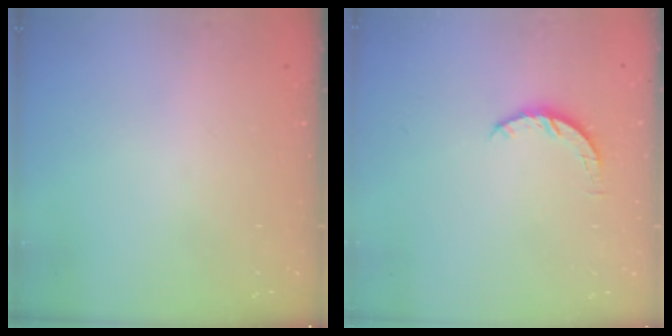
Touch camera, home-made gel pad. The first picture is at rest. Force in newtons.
{"total": 4.3, "press": 4.3, "slide": 0.5}